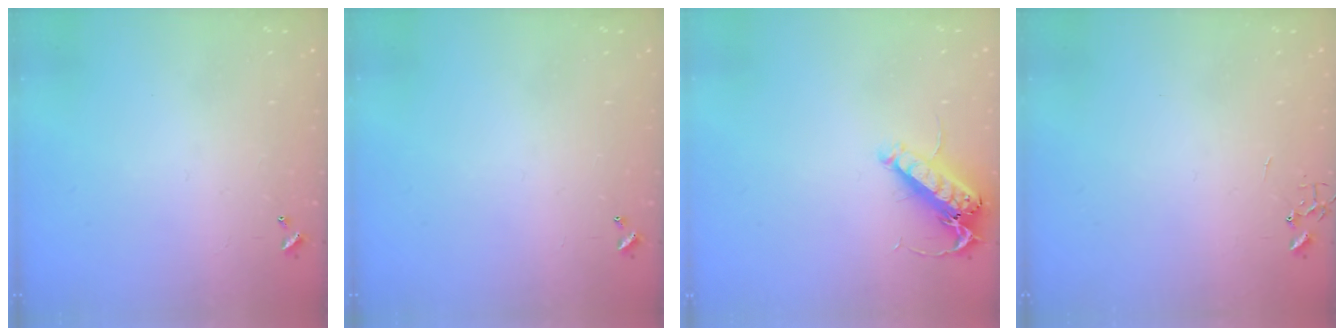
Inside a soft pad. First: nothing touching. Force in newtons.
{"total": 0.0}
{"total": 14.2, "press": 14.0, "slide": 2.5}
{"total": 0.0}